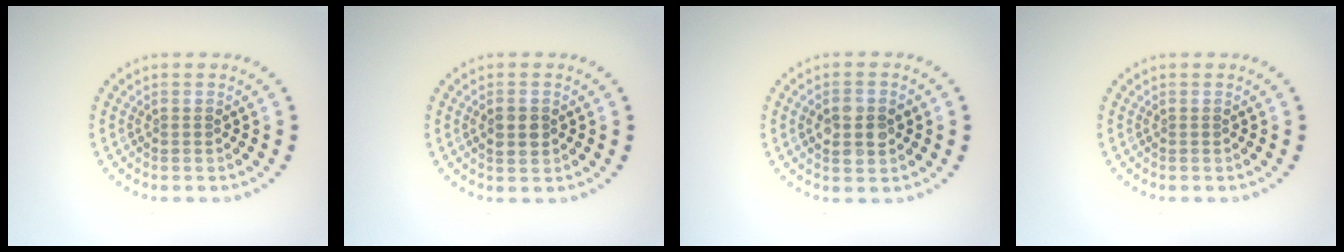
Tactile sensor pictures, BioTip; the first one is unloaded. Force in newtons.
{"total": 1.9, "press": 1.9, "slide": 0.1}
{"total": 3.6, "press": 3.6, "slide": 0.1}
{"total": 0.0}